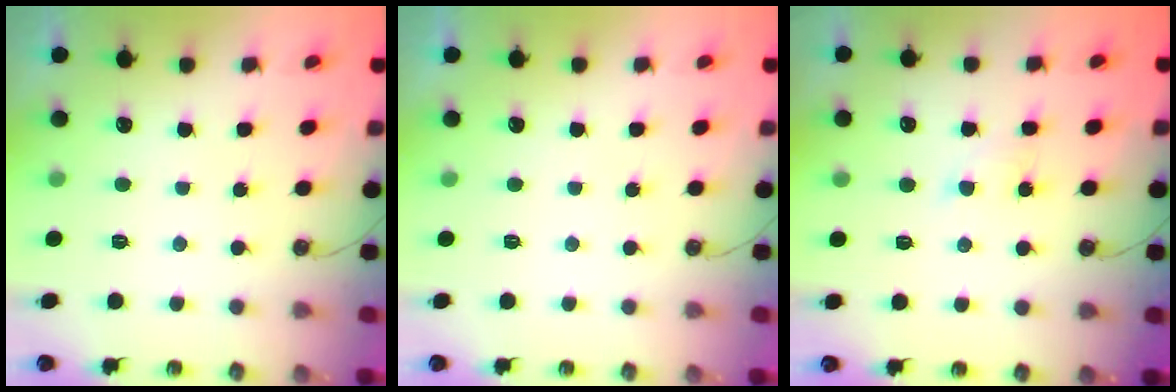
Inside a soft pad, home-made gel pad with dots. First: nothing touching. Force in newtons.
{"total": 0.0}
{"total": 4.5, "press": 4.4, "slide": 0.7}